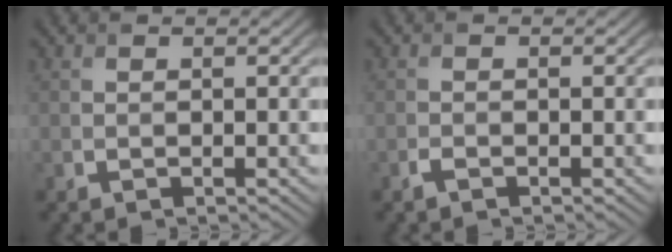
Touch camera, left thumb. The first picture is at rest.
{"total": 0.8, "force": [-0.6, 0.2, 0.5], "torque": [-0.011, 0.000, -0.013]}